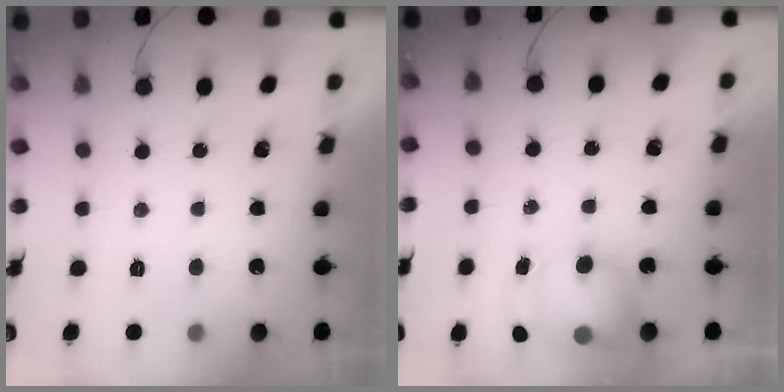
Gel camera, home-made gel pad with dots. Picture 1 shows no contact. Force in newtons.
{"total": 11.3, "press": 8.5, "slide": 7.5}